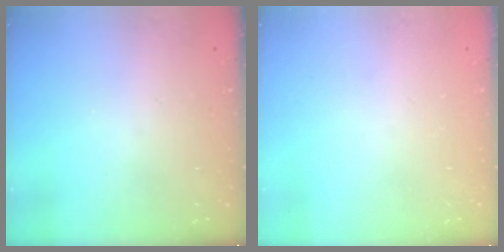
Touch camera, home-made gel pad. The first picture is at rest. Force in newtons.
{"total": 0.0}